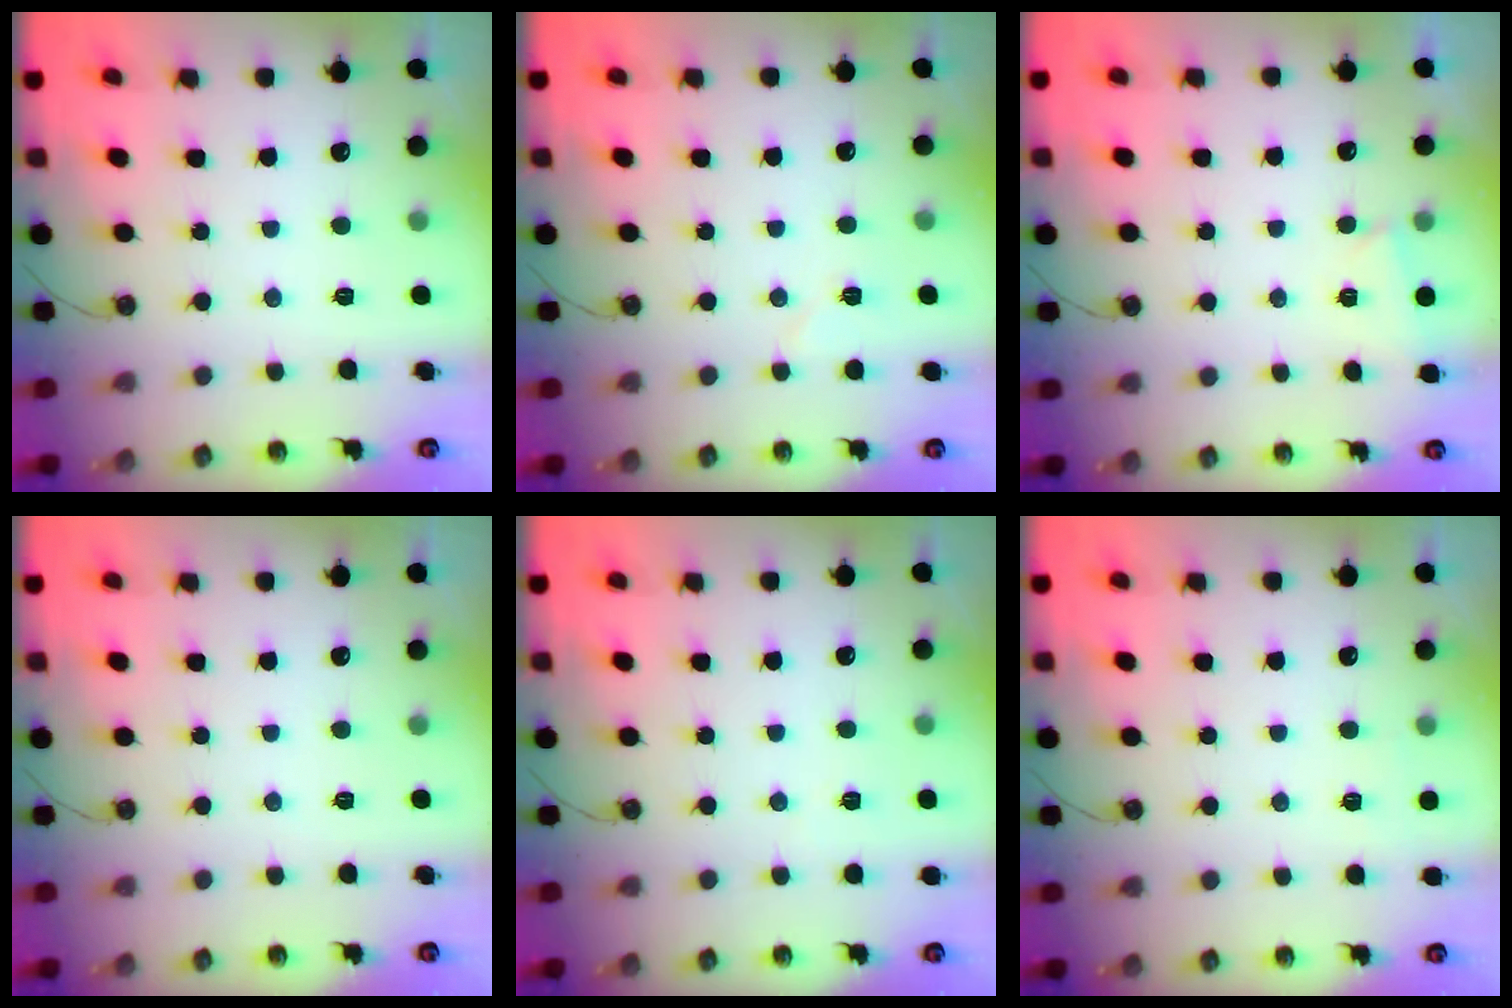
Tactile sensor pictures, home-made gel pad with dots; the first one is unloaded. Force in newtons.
{"total": 4.9, "press": 4.2, "slide": 2.5}
{"total": 1.7, "press": 1.7, "slide": 0.5}
{"total": 0.0}
{"total": 5.4, "press": 3.7, "slide": 3.8}
{"total": 2.2, "press": 2.1, "slide": 0.2}